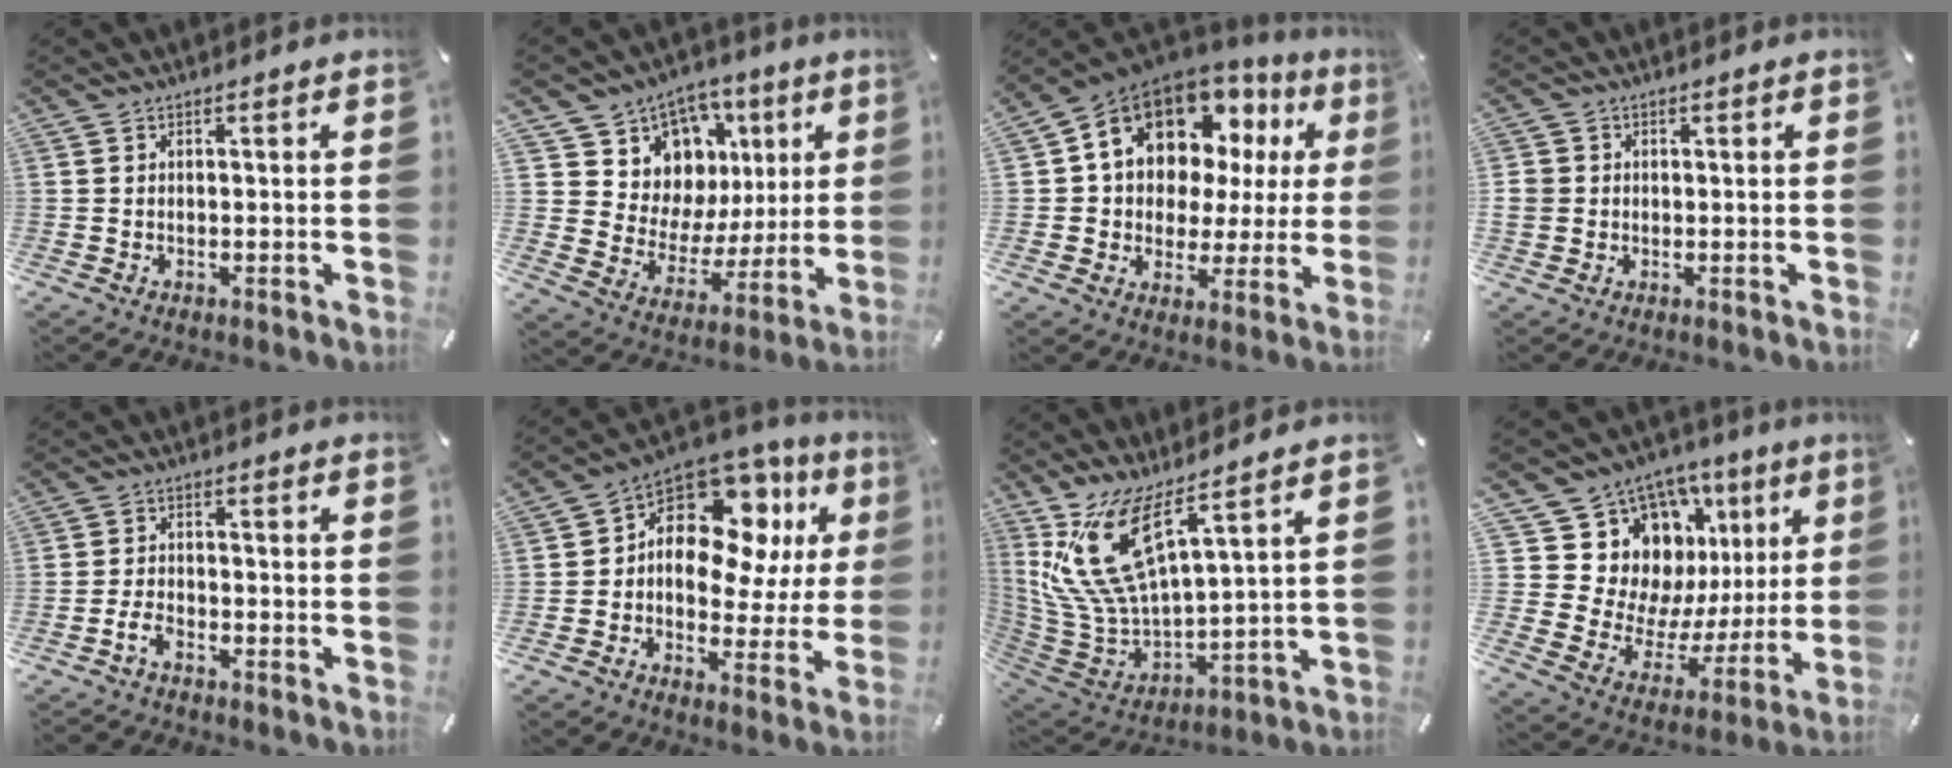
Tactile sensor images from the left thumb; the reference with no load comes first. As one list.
[{"total": 11.2, "force": [5.0, 9.9, 1.2], "torque": [-0.012, -0.066, 0.104]}, {"total": 15.9, "force": [8.3, 11.2, 7.6], "torque": [-0.140, -0.052, 0.154]}, {"total": 2.7, "force": [0.0, 2.6, 0.5], "torque": [-0.009, 0.004, 0.001]}, {"total": 4.1, "force": [-2.8, 2.1, 2.1], "torque": [-0.056, 0.007, -0.056]}, {"total": 15.0, "force": [5.5, 10.1, 9.5], "torque": [-0.146, -0.048, 0.094]}, {"total": 16.7, "force": [10.0, 6.5, 11.7], "torque": [-0.280, -0.059, 0.180]}, {"total": 15.4, "force": [9.1, 11.6, 4.6], "torque": [-0.064, -0.097, 0.183]}]